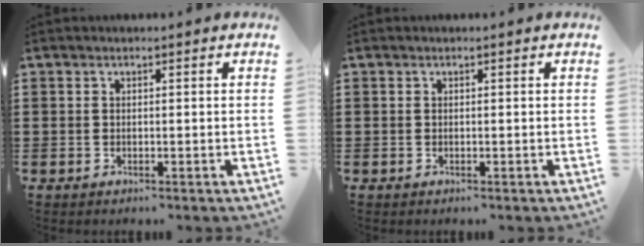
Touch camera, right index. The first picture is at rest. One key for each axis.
{"total": 0.0}